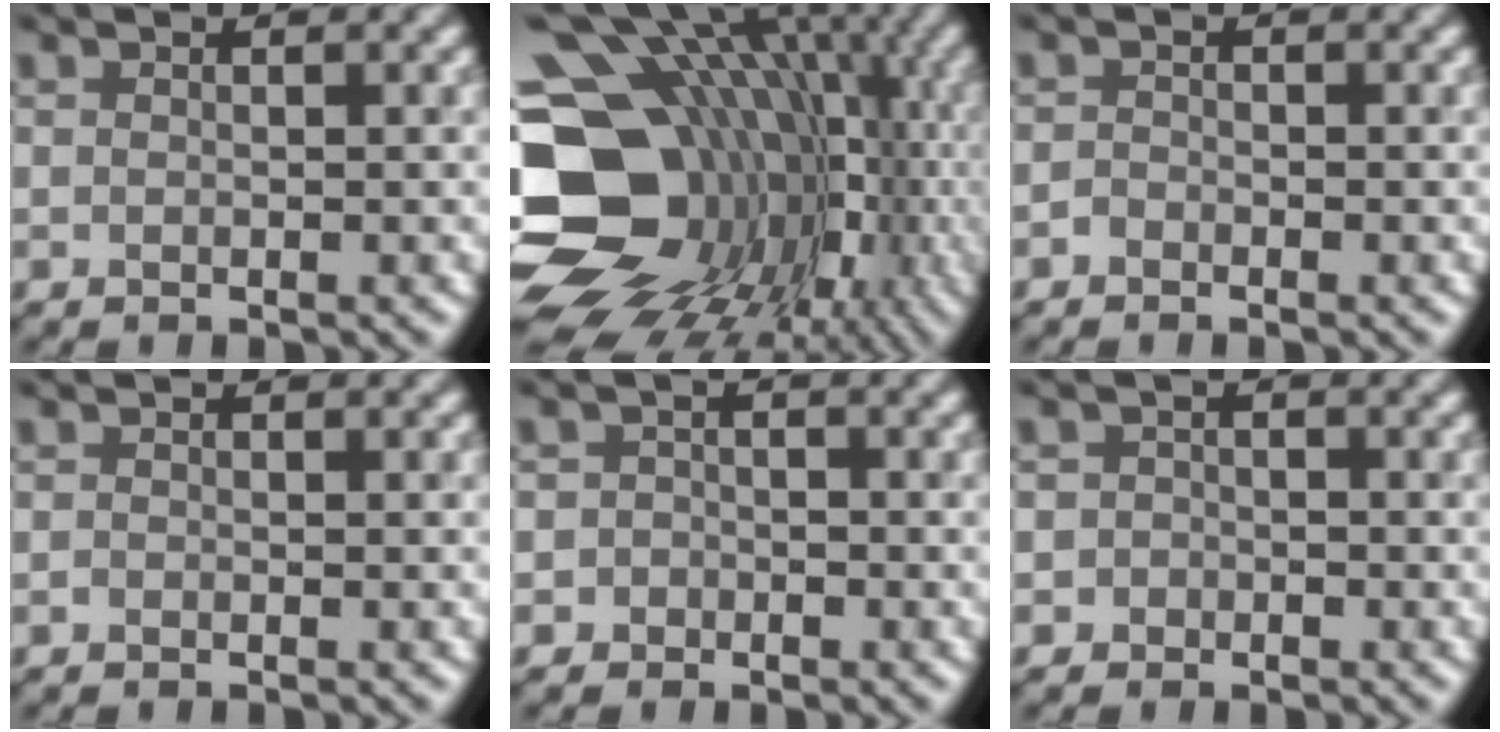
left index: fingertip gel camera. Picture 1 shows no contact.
{"total": 21.0, "force": [-2.8, 16.7, 12.4], "torque": [-0.199, 0.011, -0.043]}
{"total": 0.7, "force": [-0.7, 0.1, 0.0], "torque": [0.001, 0.001, -0.014]}
{"total": 0.0}
{"total": 1.7, "force": [-0.8, 1.5, -0.1], "torque": [0.031, 0.009, -0.026]}
{"total": 1.4, "force": [-0.5, 1.2, -0.1], "torque": [0.026, 0.005, -0.020]}